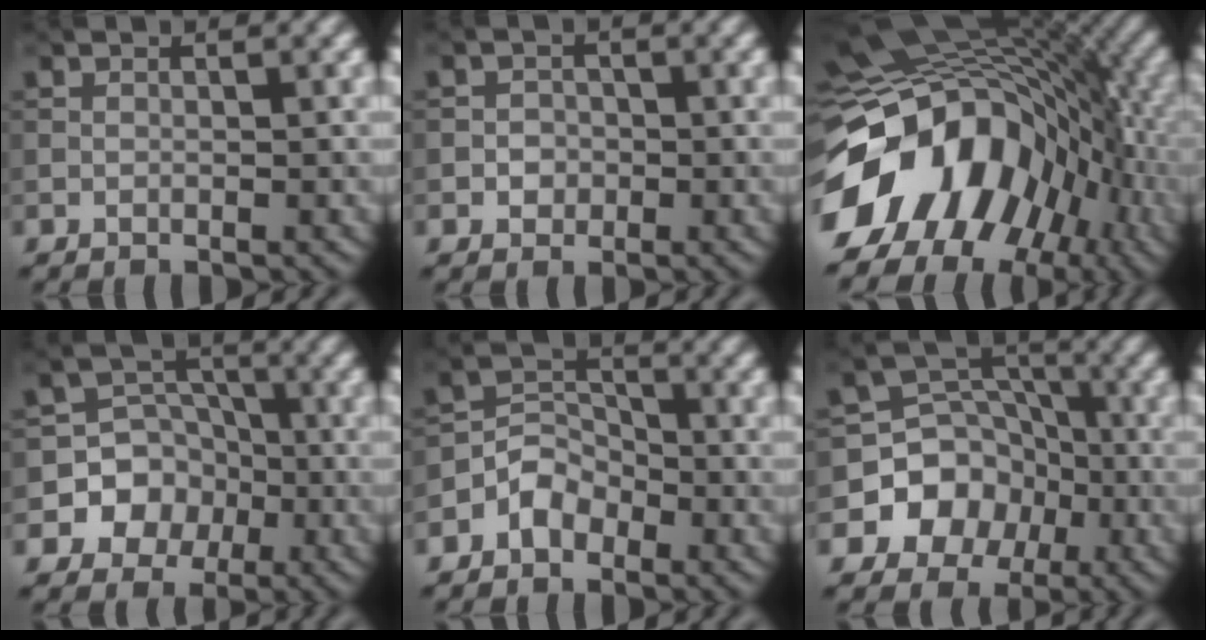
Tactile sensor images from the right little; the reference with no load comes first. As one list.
[{"total": 1.6, "force": [-0.4, 1.5, 0.5], "torque": [0.007, 0.000, -0.012]}, {"total": 16.3, "force": [-5.4, 11.6, 10.1], "torque": [-0.175, -0.005, -0.102]}, {"total": 8.8, "force": [-3.0, 8.1, 1.5], "torque": [-0.011, 0.006, -0.072]}, {"total": 3.1, "force": [-1.8, 2.2, 1.2], "torque": [-0.012, 0.012, -0.040]}, {"total": 7.5, "force": [-3.0, 6.6, 1.9], "torque": [-0.005, 0.004, -0.080]}]